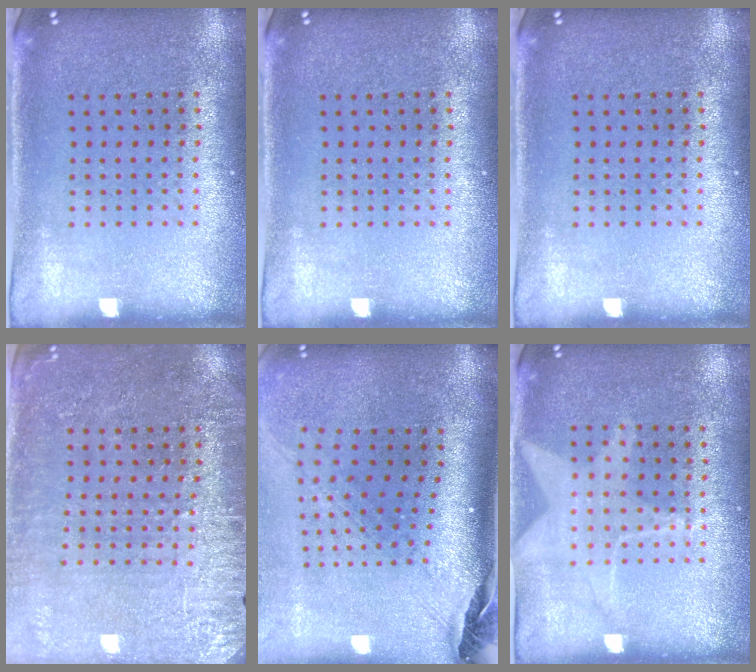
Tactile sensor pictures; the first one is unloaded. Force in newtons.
{"total": 0.0}
{"total": 0.0}
{"total": 3.0, "press": 2.8, "slide": 0.8}
{"total": 2.7, "press": 1.9, "slide": 1.9}
{"total": 1.3, "press": 1.2, "slide": 0.3}